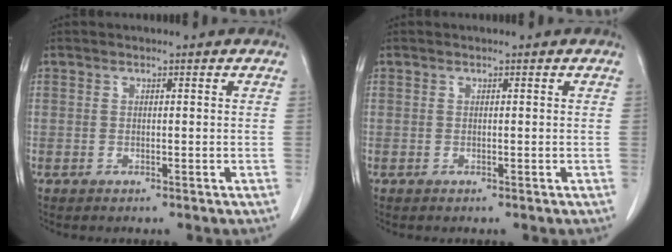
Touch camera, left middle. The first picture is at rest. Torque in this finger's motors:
{"motor_torque": [0.00, 0.00, 0.00, 0.00]}